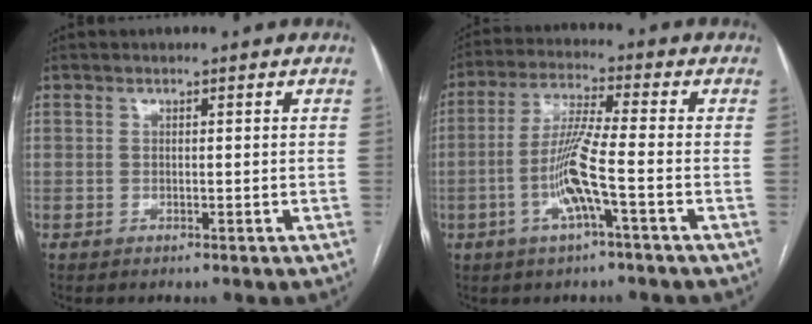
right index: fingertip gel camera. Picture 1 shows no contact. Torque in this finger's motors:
{"motor_torque": [0.25, 0.04, 0.18, 0.15]}